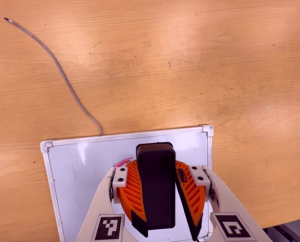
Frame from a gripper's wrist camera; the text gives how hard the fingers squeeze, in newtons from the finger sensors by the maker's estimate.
{"total": 9.7, "left": 10.0, "right": 9.3}